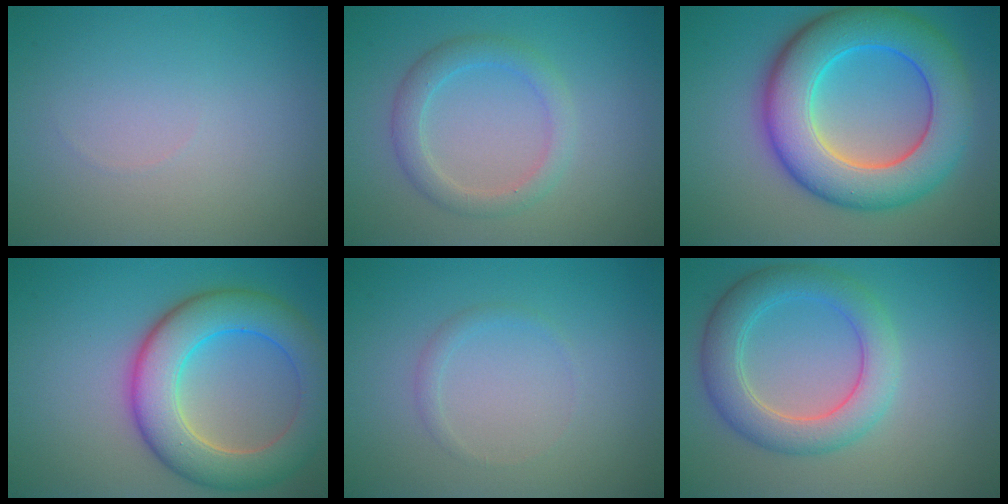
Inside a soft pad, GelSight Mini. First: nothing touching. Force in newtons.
{"total": 2.7, "press": 2.7, "slide": 0.0}
{"total": 10.4, "press": 10.4, "slide": 0.1}
{"total": 8.3, "press": 8.3, "slide": 0.5}
{"total": 0.9, "press": 0.9, "slide": 0.1}
{"total": 5.1, "press": 5.1, "slide": 0.2}